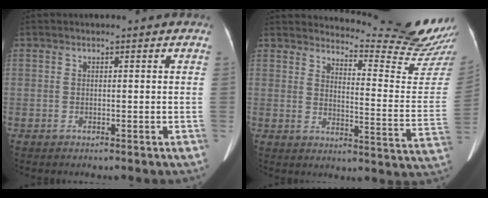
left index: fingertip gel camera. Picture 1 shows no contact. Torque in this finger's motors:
{"motor_torque": [0.20, -0.64, 0.14, 0.02]}